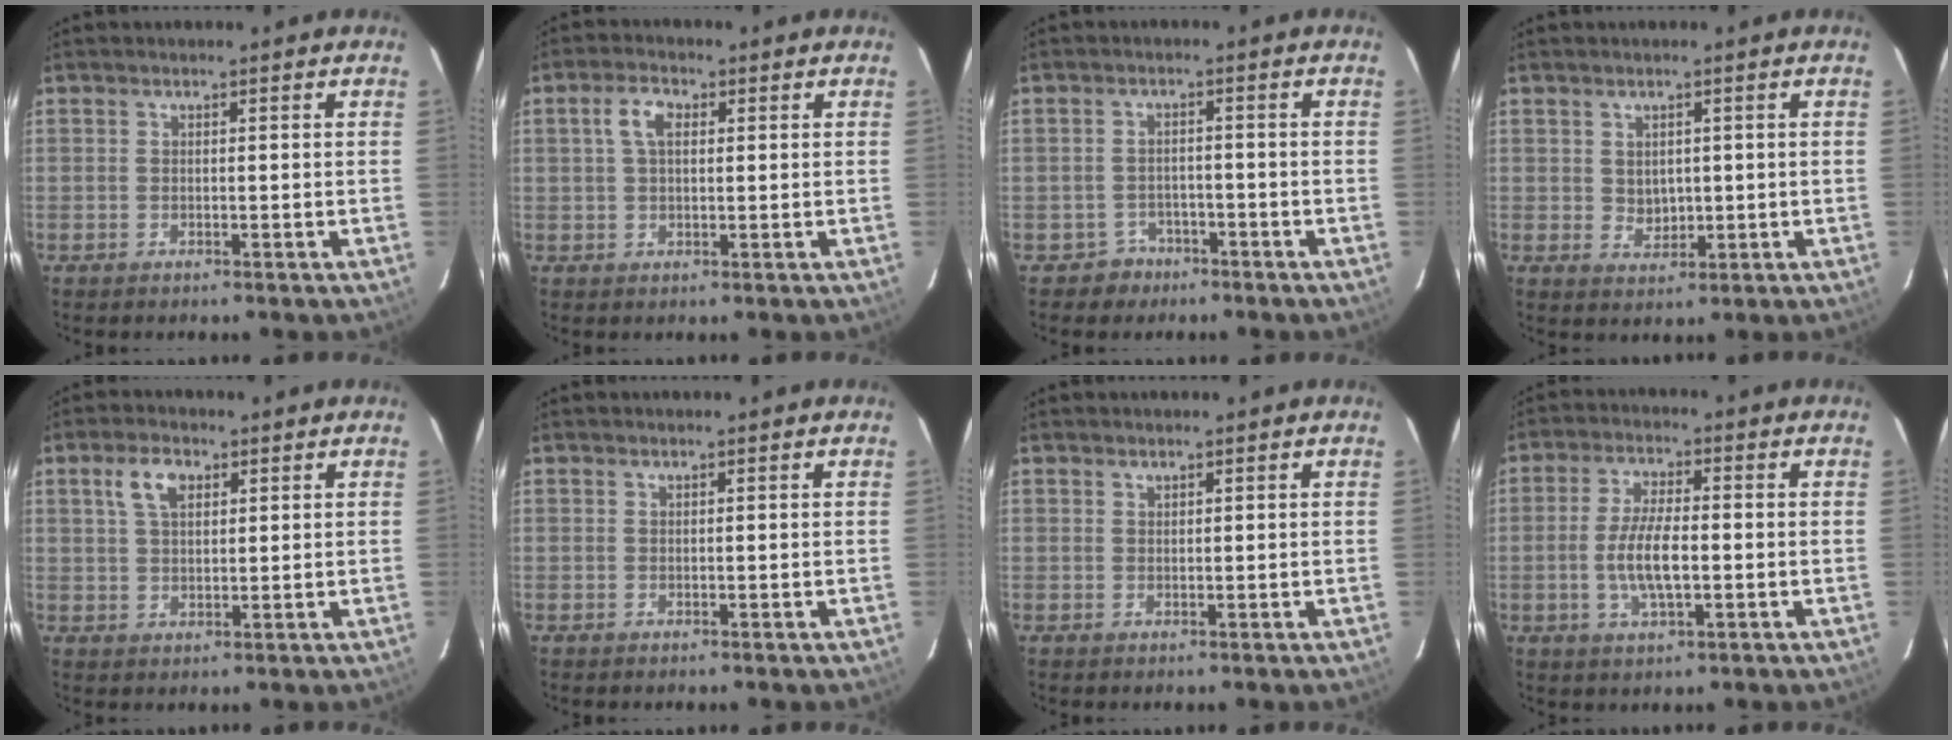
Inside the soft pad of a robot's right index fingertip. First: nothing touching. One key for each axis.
{"total": 4.1, "fx": 1.1, "fy": 2.3, "fz": 3.2, "tx": -0.063, "ty": 0.012, "tz": 0.022}
{"total": 3.9, "fx": -2.6, "fy": 2.9, "fz": -0.2, "tx": -0.007, "ty": 0.014, "tz": -0.038}
{"total": 2.8, "fx": 0.7, "fy": 2.4, "fz": 1.2, "tx": -0.018, "ty": 0.003, "tz": 0.020}
{"total": 5.2, "fx": 2.4, "fy": 2.9, "fz": 3.6, "tx": -0.068, "ty": 0.012, "tz": 0.044}
{"total": 0.0}
{"total": 0.6, "fx": 0.5, "fy": 0.2, "fz": 0.0, "tx": 0.000, "ty": 0.001, "tz": 0.011}
{"total": 7.7, "fx": -1.3, "fy": 2.5, "fz": 7.2, "tx": -0.145, "ty": -0.001, "tz": -0.024}